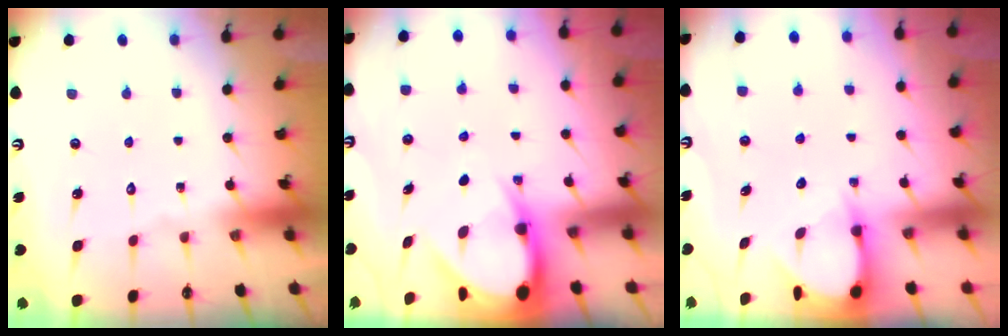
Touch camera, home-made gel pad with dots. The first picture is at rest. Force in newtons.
{"total": 8.0, "press": 8.0, "slide": 0.6}
{"total": 3.6, "press": 3.6, "slide": 0.3}